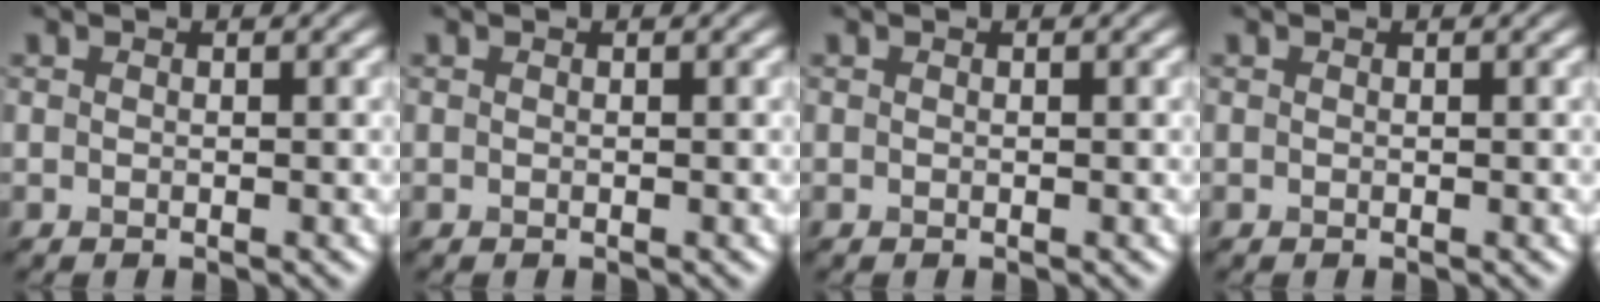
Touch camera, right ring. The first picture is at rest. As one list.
[{"total": 0.0}, {"total": 0.0}, {"total": 0.0}]